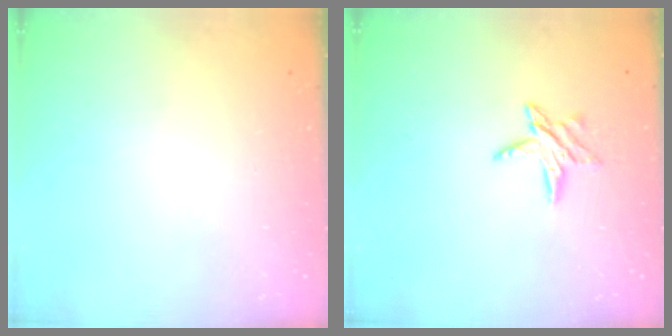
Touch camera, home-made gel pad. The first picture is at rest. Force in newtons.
{"total": 7.0, "press": 7.0, "slide": 0.4}